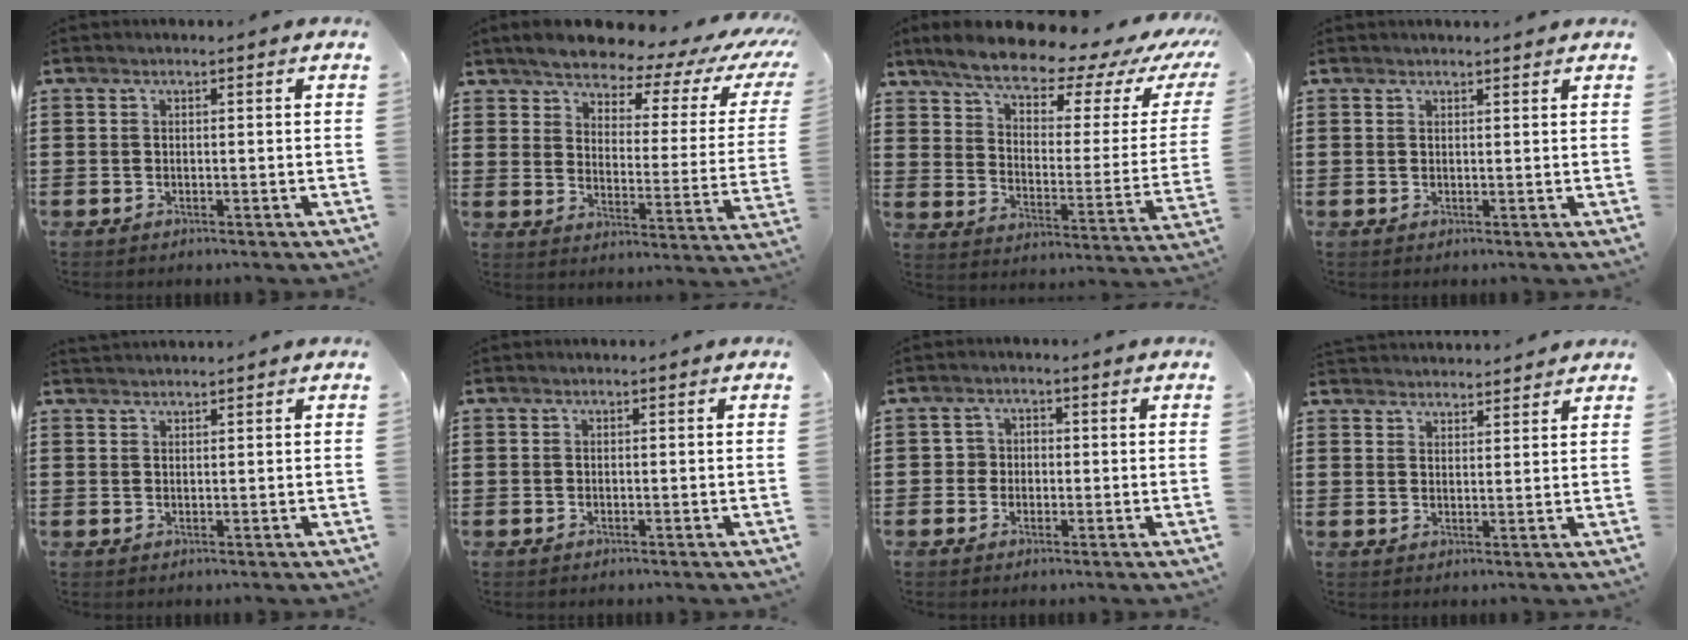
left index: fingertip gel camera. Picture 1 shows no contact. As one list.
[{"total": 5.5, "force": [4.9, 1.3, 2.1], "torque": [-0.063, -0.036, 0.078]}, {"total": 10.1, "force": [8.7, 2.4, 4.7], "torque": [-0.105, -0.061, 0.144]}, {"total": 1.0, "force": [1.0, 0.1, 0.1], "torque": [-0.004, -0.001, 0.020]}, {"total": 1.1, "force": [1.1, 0.0, 0.0], "torque": [-0.003, -0.001, 0.023]}, {"total": 0.0}, {"total": 1.9, "force": [-0.3, 1.7, 0.6], "torque": [-0.019, 0.008, -0.009]}, {"total": 2.8, "force": [2.8, 0.1, -0.3], "torque": [-0.003, -0.008, 0.054]}]